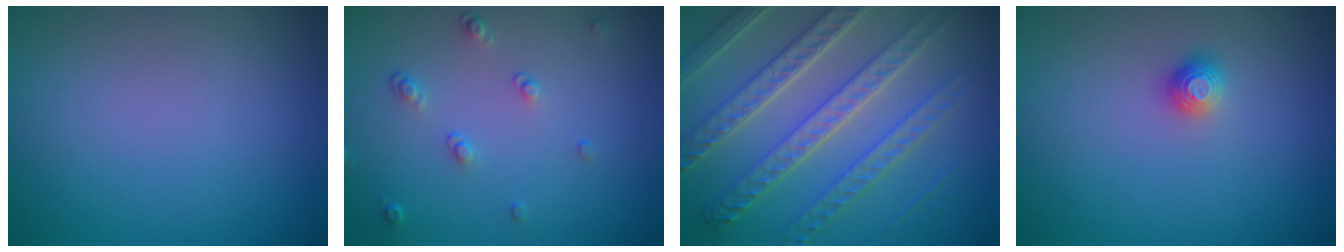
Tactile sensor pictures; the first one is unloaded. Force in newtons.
{"total": 1.5, "press": 1.0, "slide": 1.1}
{"total": 6.6, "press": 5.9, "slide": 3.0}
{"total": 1.1, "press": 1.1, "slide": 0.3}